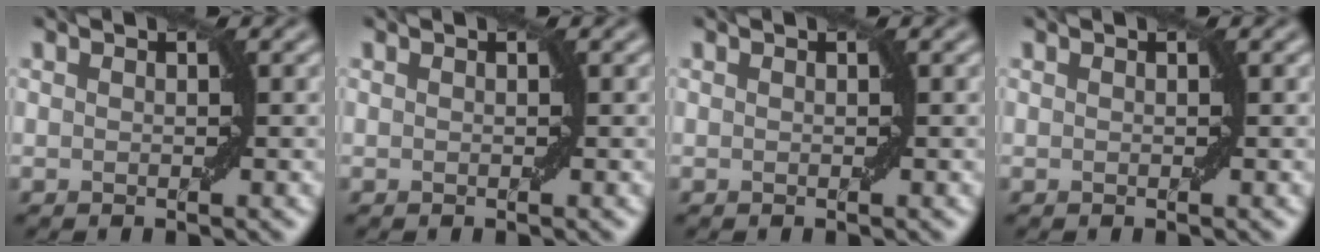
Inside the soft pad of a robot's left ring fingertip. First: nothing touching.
{"total": 0.0}
{"total": 0.0}
{"total": 0.0}